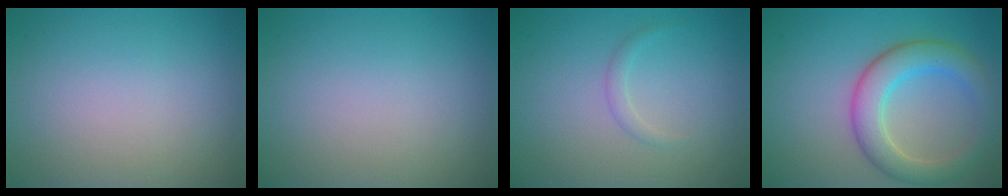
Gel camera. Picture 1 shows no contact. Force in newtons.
{"total": 0.0}
{"total": 0.9, "press": 0.9, "slide": 0.0}
{"total": 5.3, "press": 5.3, "slide": 0.5}